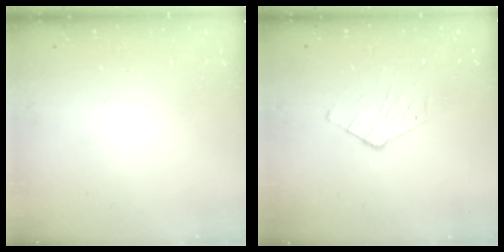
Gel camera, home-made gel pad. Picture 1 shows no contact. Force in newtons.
{"total": 4.1, "press": 4.1, "slide": 0.5}